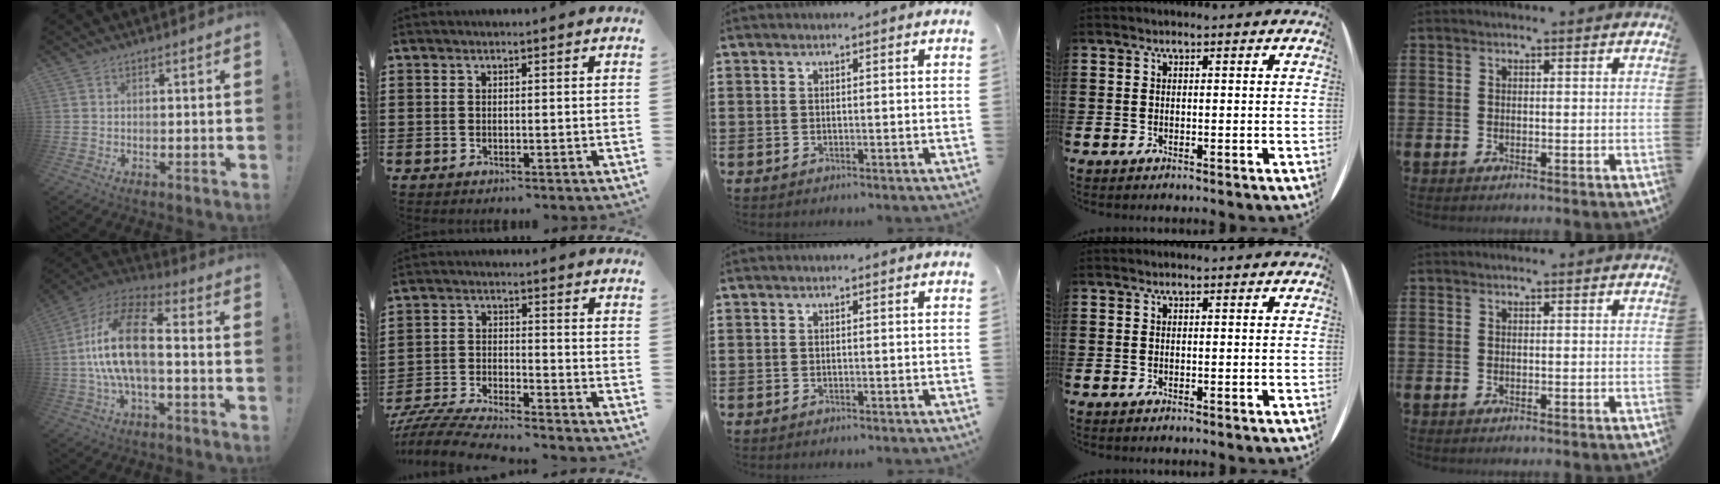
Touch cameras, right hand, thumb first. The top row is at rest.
{"thumb": {"total": 18.2, "force": [-0.7, 8.0, 16.3], "torque": [-0.298, 0.019, -0.014]}, "index": {"total": 6.1, "force": [-5.9, -0.1, 1.3], "torque": [-0.046, -0.011, -0.122]}}